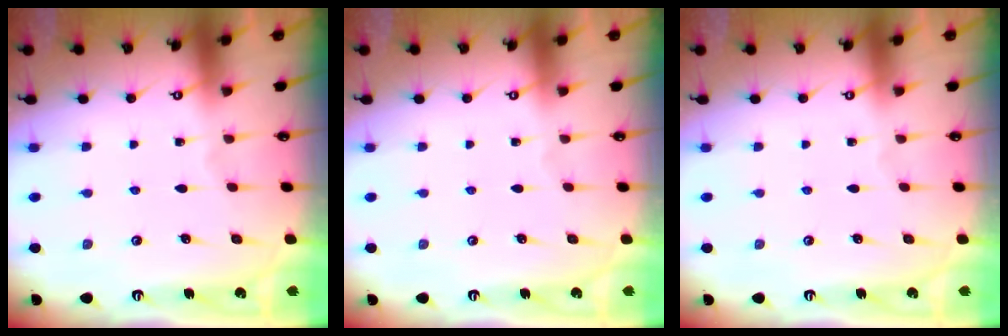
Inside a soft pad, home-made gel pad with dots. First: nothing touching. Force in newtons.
{"total": 0.0}
{"total": 0.0}